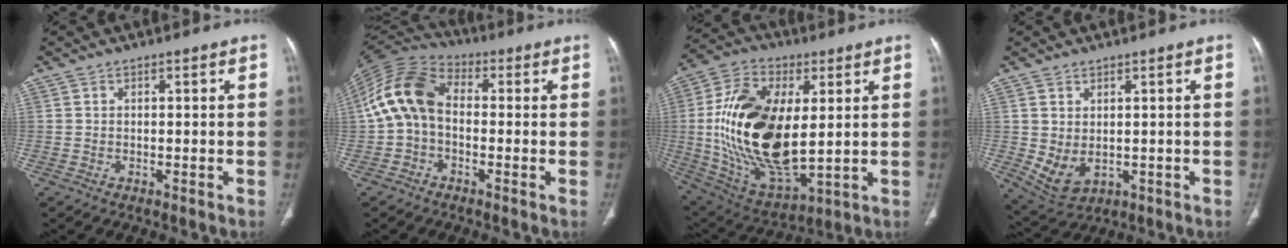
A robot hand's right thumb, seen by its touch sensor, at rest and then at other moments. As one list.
[{"total": 12.6, "force": [-0.7, 8.1, 9.6], "torque": [-0.191, 0.036, -0.026]}, {"total": 25.0, "force": [2.2, 13.0, 21.3], "torque": [-0.404, -0.016, 0.049]}, {"total": 5.8, "force": [0.0, 3.8, 4.3], "torque": [-0.079, -0.006, 0.024]}]